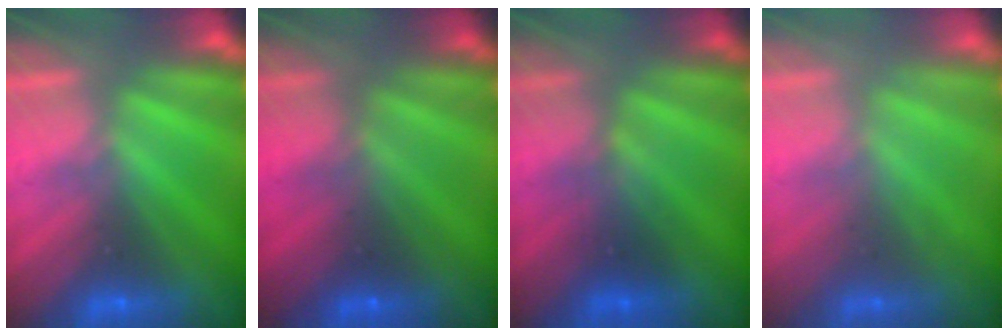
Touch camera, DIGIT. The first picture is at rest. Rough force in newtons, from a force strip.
{"total": 1.8}
{"total": 3.2}
{"total": 2.1}